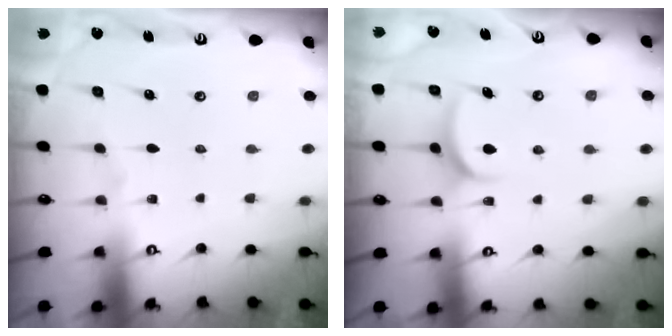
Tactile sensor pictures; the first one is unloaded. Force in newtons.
{"total": 6.0, "press": 6.0, "slide": 0.2}